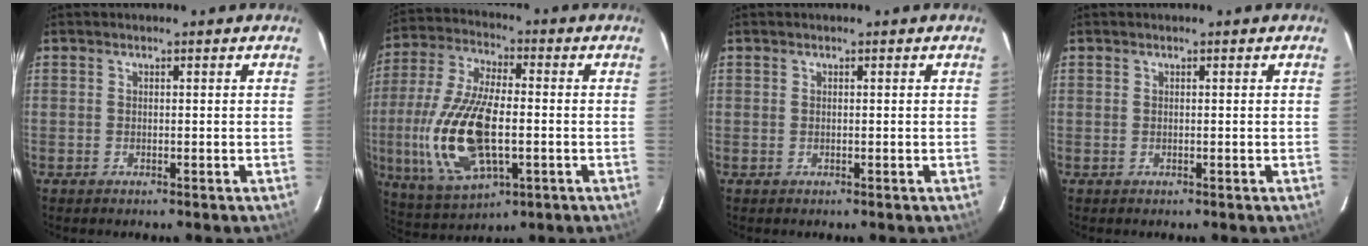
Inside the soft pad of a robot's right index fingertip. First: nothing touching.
{"total": 18.5, "force": [-3.3, 8.1, 16.4], "torque": [-0.356, -0.011, -0.055]}
{"total": 0.0}
{"total": 0.0}